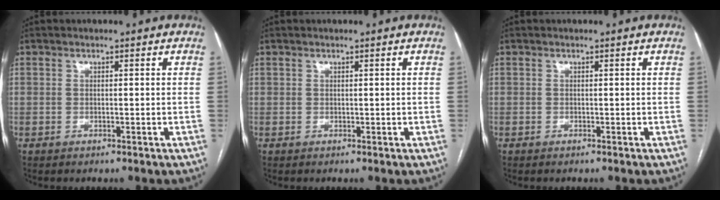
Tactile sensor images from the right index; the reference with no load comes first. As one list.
[{"total": 0.0}, {"total": 0.0}]